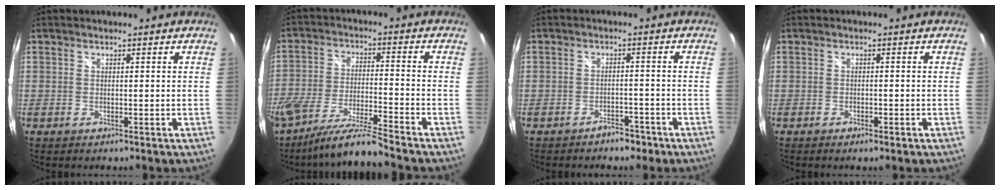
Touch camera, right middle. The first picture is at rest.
{"total": 10.4, "force": [-9.0, -0.7, 5.2], "torque": [-0.106, -0.012, -0.164]}
{"total": 3.4, "force": [-2.7, 1.8, 0.8], "torque": [-0.019, 0.011, -0.033]}
{"total": 1.6, "force": [-1.1, 0.5, 1.0], "torque": [-0.017, -0.003, -0.017]}